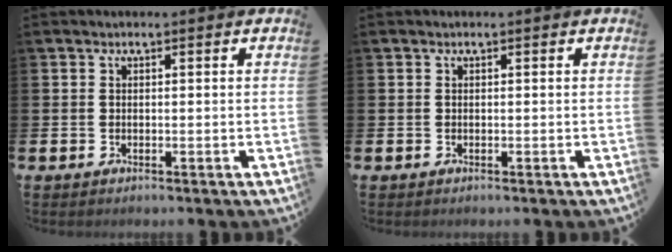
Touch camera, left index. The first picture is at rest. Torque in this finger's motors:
{"motor_torque": [0.00, 0.00, 0.01, 0.00]}